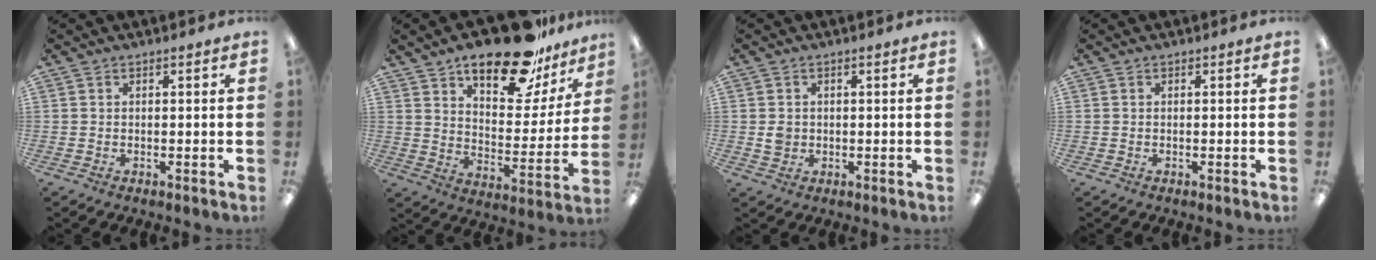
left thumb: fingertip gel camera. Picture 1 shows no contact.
{"total": 21.4, "force": [16.1, 7.8, 11.7], "torque": [-0.176, -0.095, 0.270]}
{"total": 2.4, "force": [0.1, 2.1, 1.2], "torque": [-0.016, 0.002, -0.001]}
{"total": 0.0}